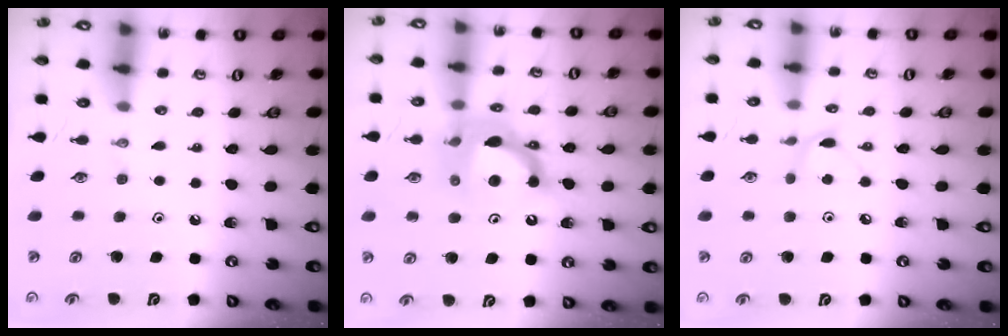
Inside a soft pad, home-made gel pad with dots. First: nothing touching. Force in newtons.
{"total": 12.3, "press": 12.2, "slide": 1.5}
{"total": 4.3, "press": 4.3, "slide": 0.5}